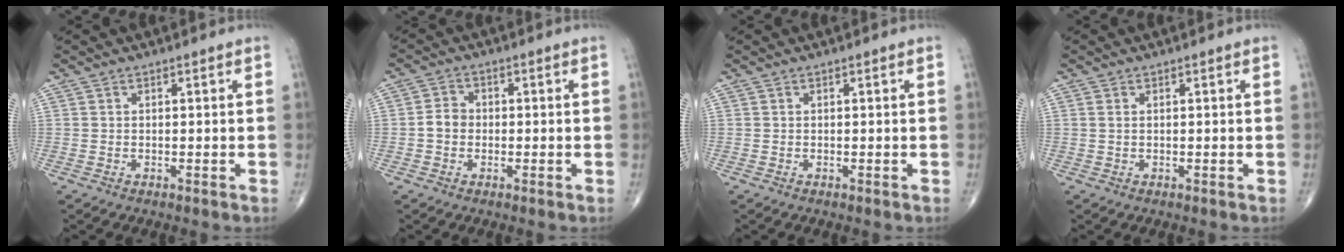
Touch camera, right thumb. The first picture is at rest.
{"total": 3.3, "force": [-0.6, 2.8, 1.7], "torque": [-0.022, 0.012, -0.017]}
{"total": 0.0}
{"total": 0.6, "force": [0.2, 0.3, 0.5], "torque": [-0.014, 0.004, 0.006]}